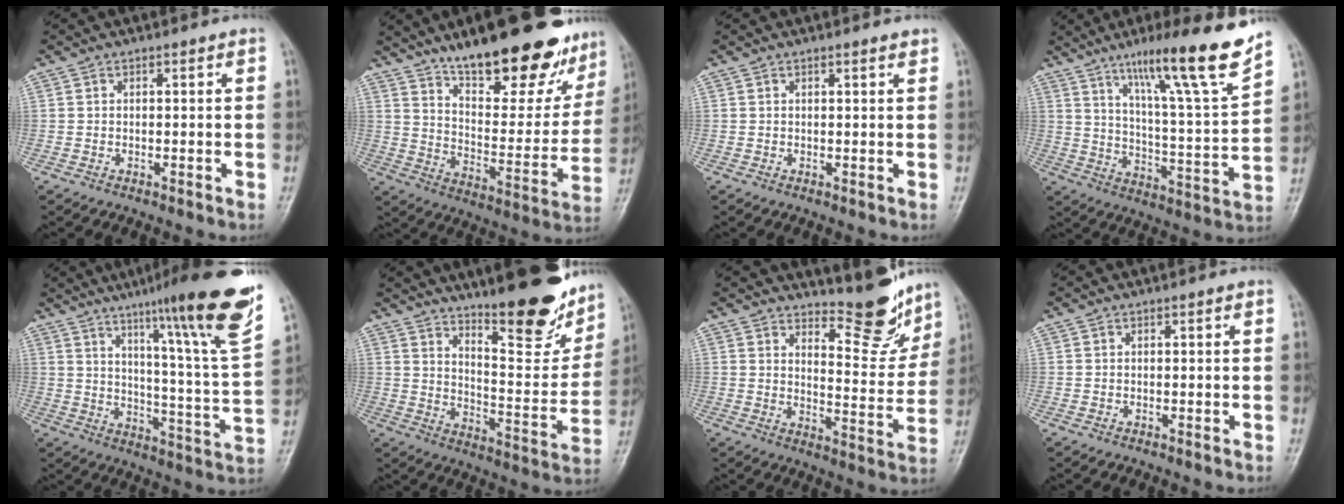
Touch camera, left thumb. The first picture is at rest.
{"total": 26.6, "force": [19.1, 8.8, 16.3], "torque": [-0.193, -0.087, 0.281]}
{"total": 1.2, "force": [1.0, 0.1, 0.6], "torque": [-0.005, -0.004, 0.014]}
{"total": 19.0, "force": [13.2, 0.6, 13.6], "torque": [-0.191, -0.072, 0.210]}
{"total": 22.7, "force": [14.6, 0.7, 17.3], "torque": [-0.228, -0.069, 0.207]}
{"total": 20.8, "force": [15.3, 5.7, 12.9], "torque": [-0.143, -0.103, 0.226]}
{"total": 11.2, "force": [9.8, 3.1, 4.5], "torque": [-0.034, -0.089, 0.141]}
{"total": 0.0}